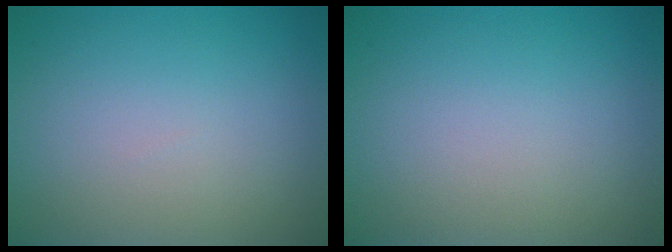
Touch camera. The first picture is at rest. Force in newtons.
{"total": 0.0}